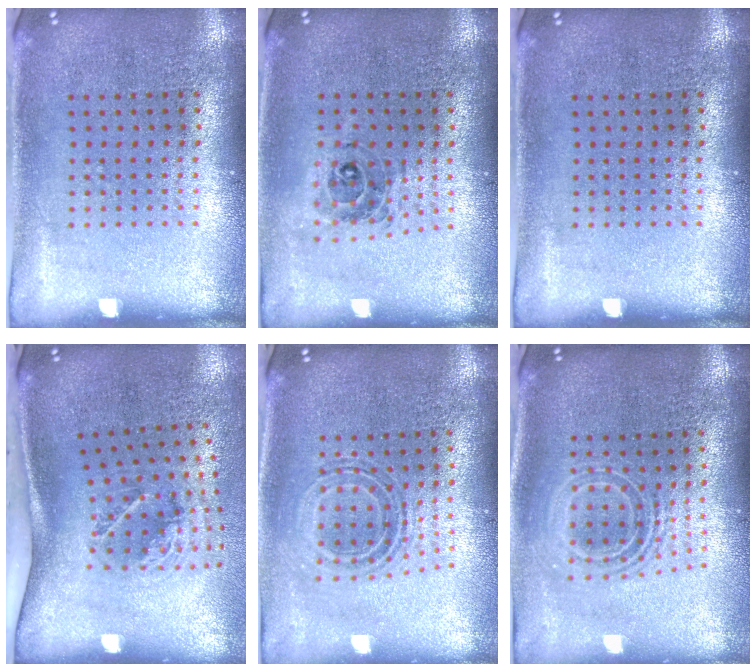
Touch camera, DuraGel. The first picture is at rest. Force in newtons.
{"total": 0.8, "press": 0.8, "slide": 0.0}
{"total": 0.0}
{"total": 2.0, "press": 1.3, "slide": 1.6}
{"total": 0.7, "press": 0.7, "slide": 0.2}
{"total": 1.8, "press": 1.4, "slide": 1.1}